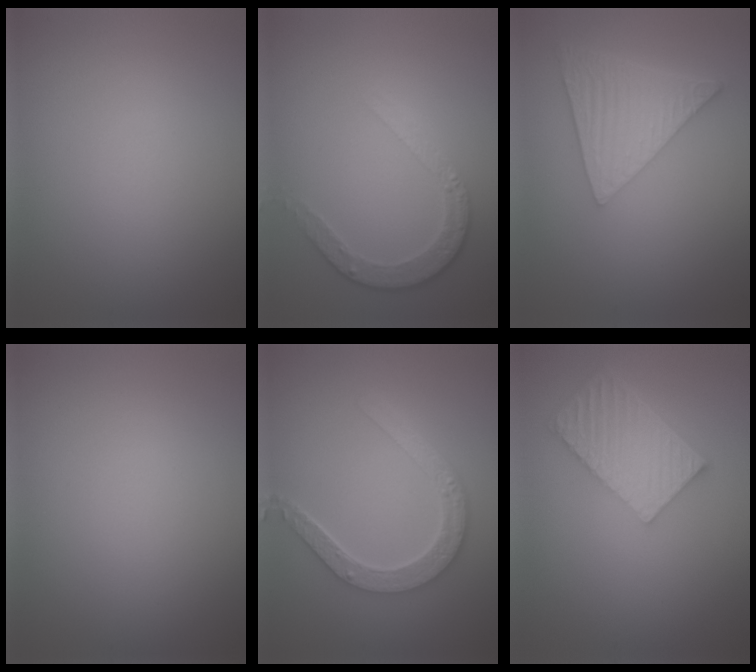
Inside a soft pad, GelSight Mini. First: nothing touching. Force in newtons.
{"total": 3.4, "press": 2.7, "slide": 2.1}
{"total": 5.9, "press": 4.4, "slide": 3.9}
{"total": 0.0}
{"total": 4.7, "press": 3.8, "slide": 2.7}
{"total": 5.5, "press": 4.2, "slide": 3.7}